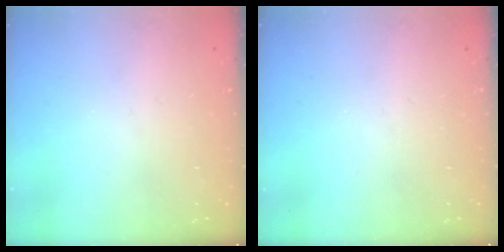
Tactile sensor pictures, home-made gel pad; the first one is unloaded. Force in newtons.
{"total": 0.0}